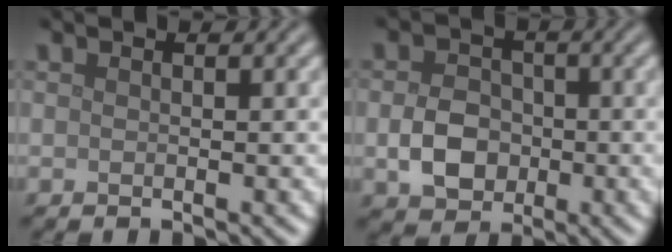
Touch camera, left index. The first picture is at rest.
{"total": 4.2, "force": [-0.8, 3.3, 2.4], "torque": [-0.043, 0.000, -0.017]}